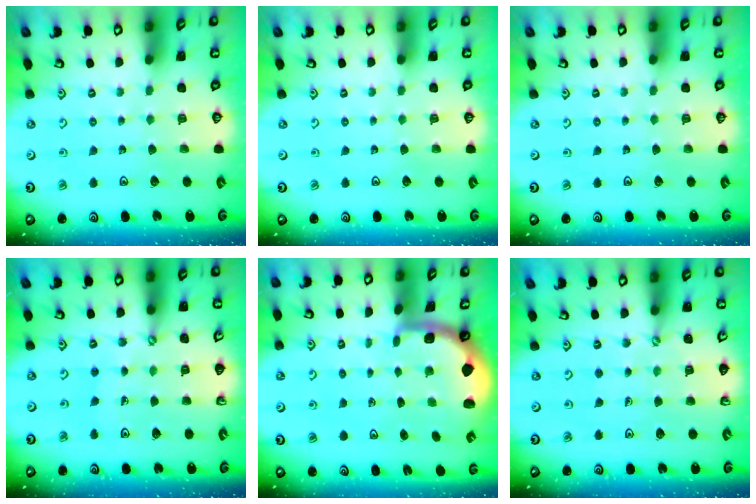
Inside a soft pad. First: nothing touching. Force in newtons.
{"total": 0.0}
{"total": 0.0}
{"total": 7.3, "press": 7.1, "slide": 1.7}
{"total": 1.5, "press": 1.5, "slide": 0.2}
{"total": 1.6, "press": 1.6, "slide": 0.5}